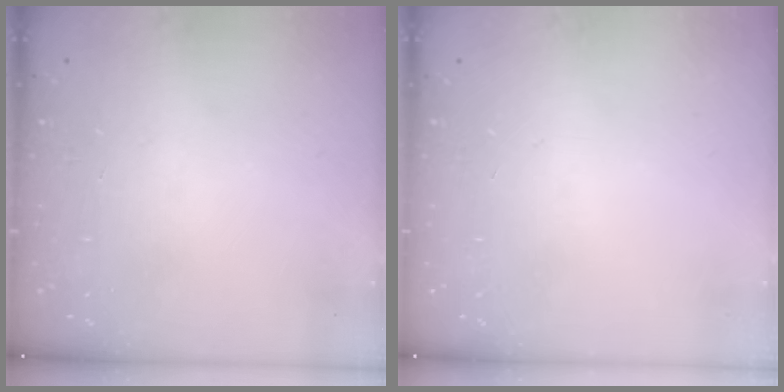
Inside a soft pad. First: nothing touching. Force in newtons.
{"total": 0.0}